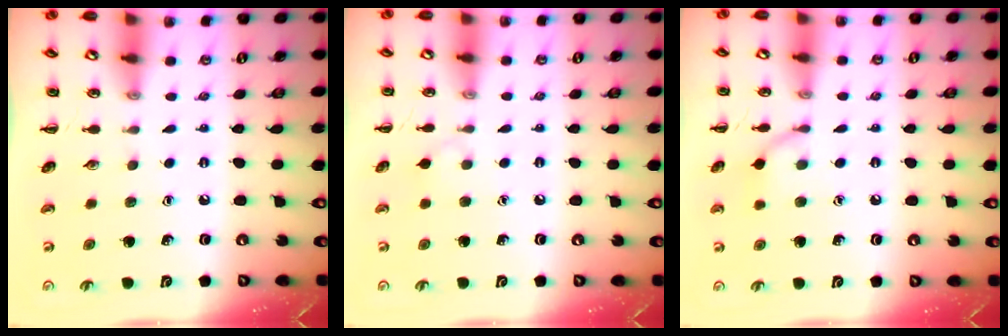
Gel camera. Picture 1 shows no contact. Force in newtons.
{"total": 2.9, "press": 2.7, "slide": 1.2}
{"total": 7.1, "press": 7.0, "slide": 1.2}